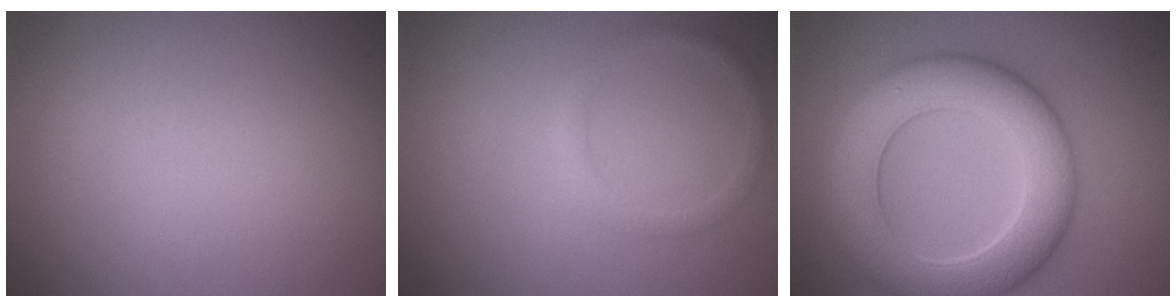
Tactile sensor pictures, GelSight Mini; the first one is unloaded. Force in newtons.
{"total": 1.3, "press": 1.3, "slide": 0.1}
{"total": 9.2, "press": 9.2, "slide": 0.6}